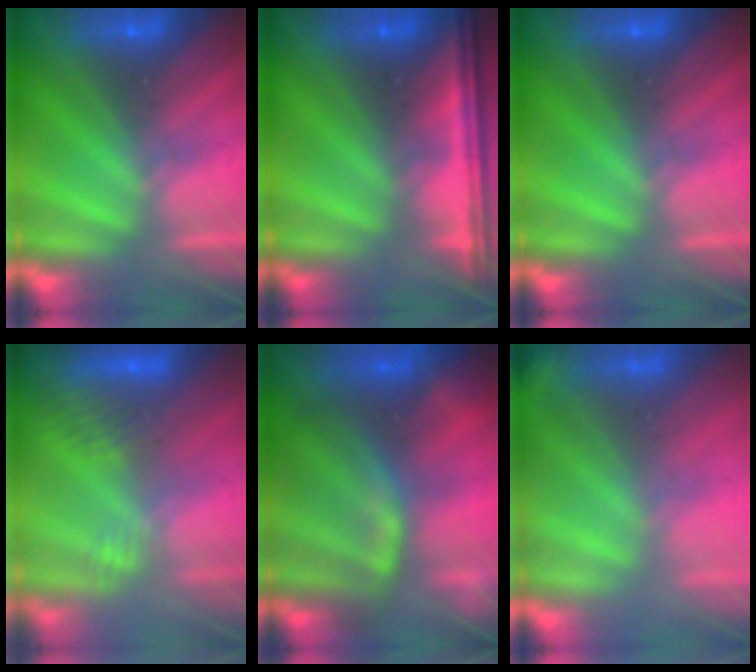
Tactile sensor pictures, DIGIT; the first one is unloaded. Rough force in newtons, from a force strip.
{"total": 6.7}
{"total": 0.0}
{"total": 3.0}
{"total": 6.0}
{"total": 1.8}